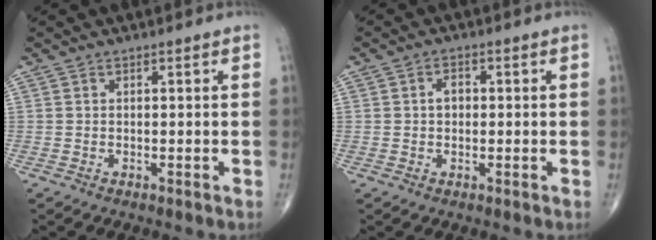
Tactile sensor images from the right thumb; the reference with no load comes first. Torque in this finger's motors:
{"motor_torque": [0.17, 0.01, 0.00, -0.07, 0.01]}